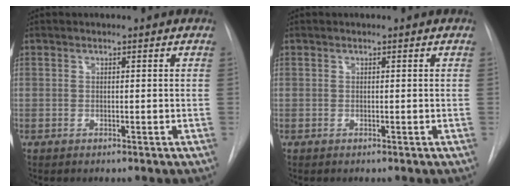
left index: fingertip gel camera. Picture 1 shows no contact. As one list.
[{"total": 0.0}]